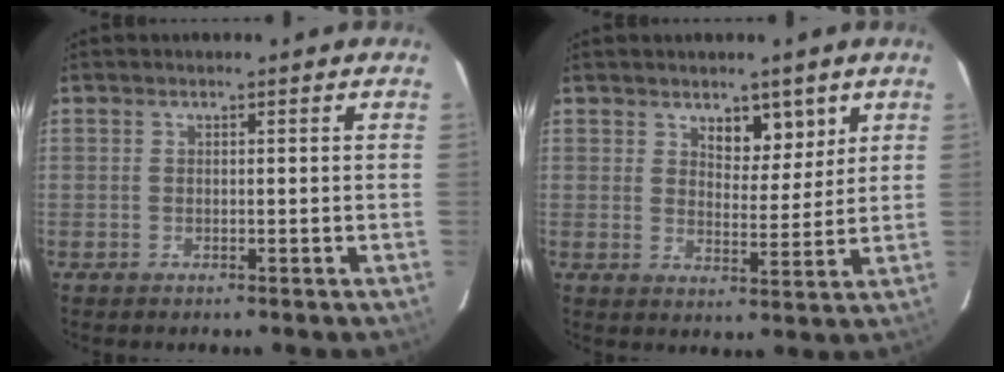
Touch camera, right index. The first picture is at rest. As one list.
[{"total": 5.2, "force": [3.3, 2.5, 3.1], "torque": [-0.037, -0.004, 0.053]}]